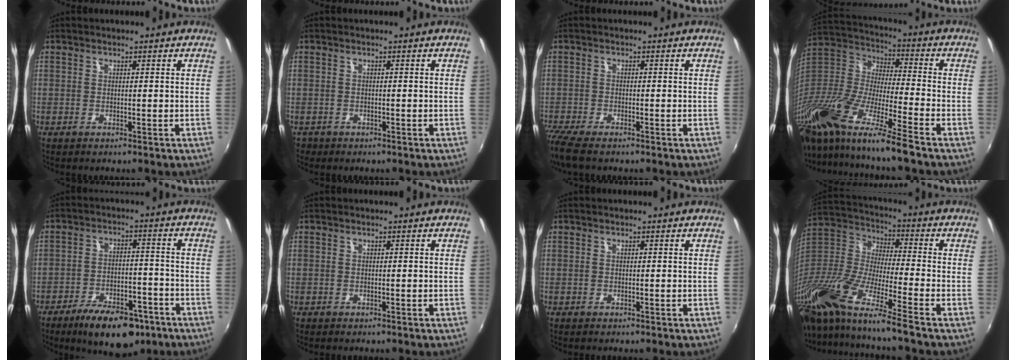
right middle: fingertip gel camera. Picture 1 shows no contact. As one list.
[{"total": 1.5, "force": [-0.9, 1.1, 0.2], "torque": [-0.010, -0.003, -0.014]}, {"total": 5.7, "force": [-4.6, 1.2, 3.1], "torque": [-0.084, -0.028, -0.091]}, {"total": 23.8, "force": [-17.4, 2.1, 16.1], "torque": [-0.301, -0.044, -0.332]}, {"total": 14.2, "force": [-9.8, 6.0, 8.4], "torque": [-0.156, -0.006, -0.144]}, {"total": 0.0}, {"total": 0.0}, {"total": 21.3, "force": [-15.8, 1.3, 14.3], "torque": [-0.268, -0.050, -0.307]}]